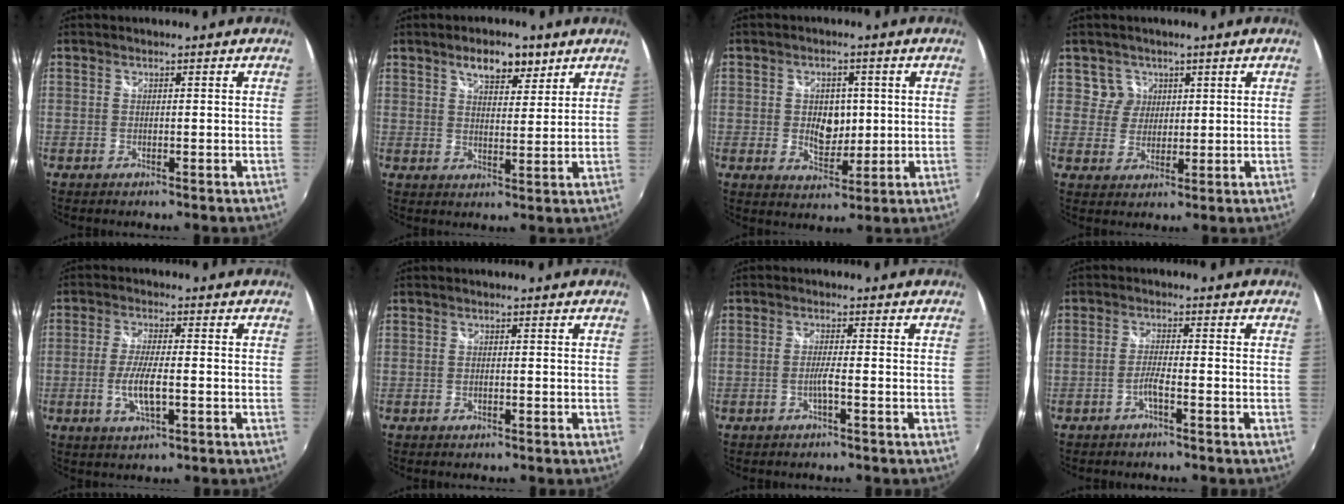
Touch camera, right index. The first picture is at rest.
{"total": 6.9, "force": [4.5, 3.2, 4.2], "torque": [-0.063, 0.008, 0.074]}
{"total": 6.4, "force": [0.3, 4.4, 4.6], "torque": [-0.074, -0.002, 0.008]}
{"total": 4.1, "force": [1.7, 3.8, 0.1], "torque": [0.008, 0.013, 0.029]}
{"total": 6.5, "force": [-1.5, 1.7, 6.1], "torque": [-0.120, -0.009, -0.026]}
{"total": 0.5, "force": [0.0, 0.3, 0.4], "torque": [-0.010, -0.001, -0.002]}
{"total": 2.0, "force": [-0.8, -0.4, 1.8], "torque": [-0.033, -0.002, -0.017]}
{"total": 2.4, "force": [-1.3, -0.1, 2.0], "torque": [-0.043, 0.001, -0.029]}